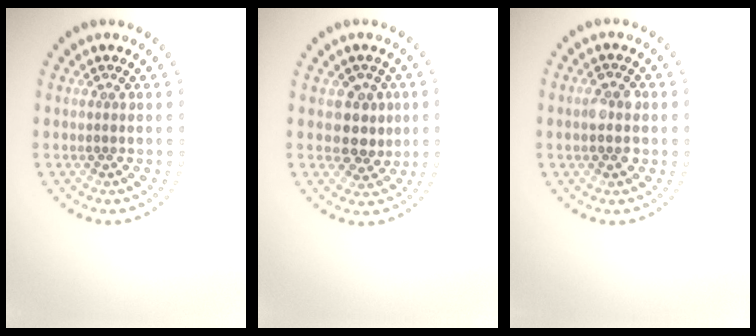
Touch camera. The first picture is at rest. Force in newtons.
{"total": 2.9, "press": 2.6, "slide": 1.3}
{"total": 2.7, "press": 2.7, "slide": 0.2}